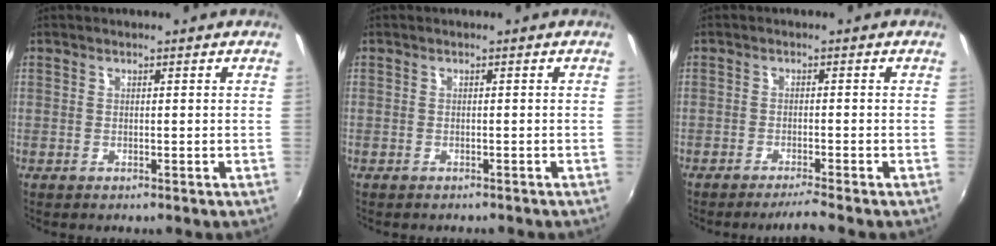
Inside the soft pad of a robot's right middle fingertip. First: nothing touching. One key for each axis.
{"total": 1.2, "fx": -1.1, "fy": 0.4, "fz": 0.3, "tx": -0.010, "ty": -0.006, "tz": -0.014}
{"total": 2.9, "fx": -2.6, "fy": -0.6, "fz": 1.2, "tx": -0.035, "ty": -0.002, "tz": -0.049}